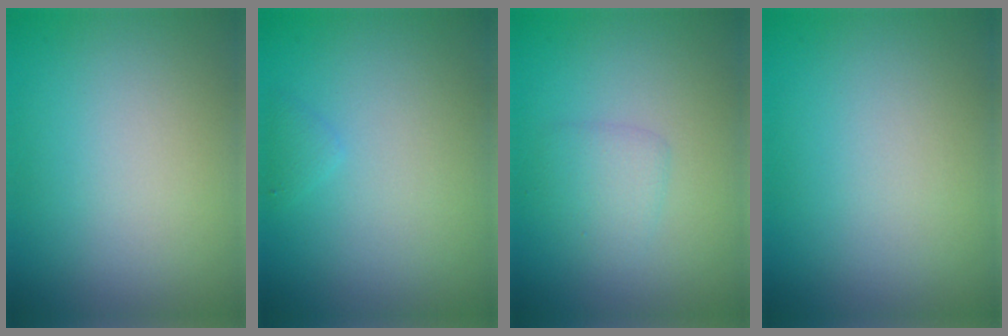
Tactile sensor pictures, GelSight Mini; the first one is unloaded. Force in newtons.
{"total": 0.7, "press": 0.7, "slide": 0.0}
{"total": 1.8, "press": 1.8, "slide": 0.1}
{"total": 0.0}